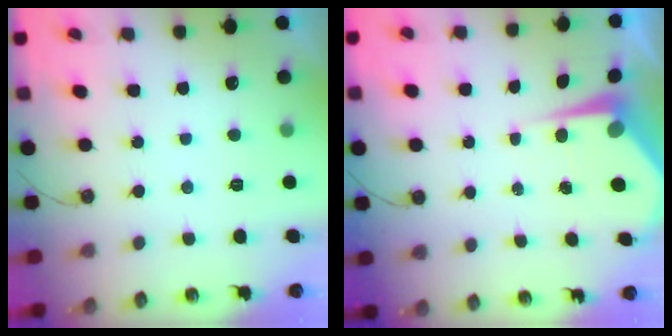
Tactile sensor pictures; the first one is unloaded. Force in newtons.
{"total": 6.0, "press": 5.9, "slide": 0.7}